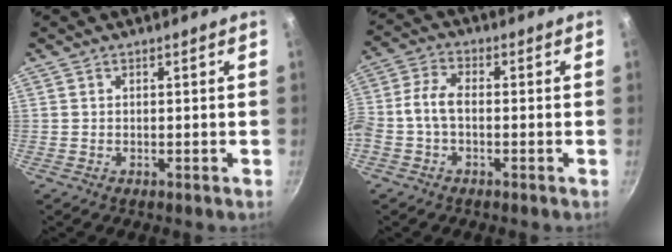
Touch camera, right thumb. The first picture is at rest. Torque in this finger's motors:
{"motor_torque": [1.39, 1.40, 0.83, 0.56, 0.20]}